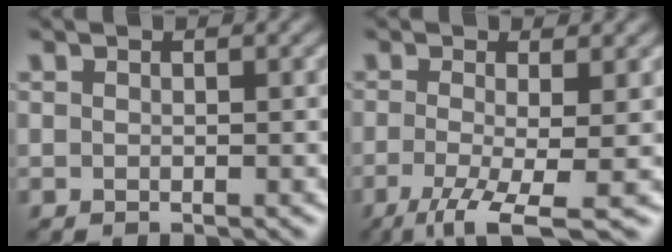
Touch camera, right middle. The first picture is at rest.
{"total": 5.7, "force": [-2.4, 1.2, 5.0], "torque": [-0.100, -0.015, -0.046]}